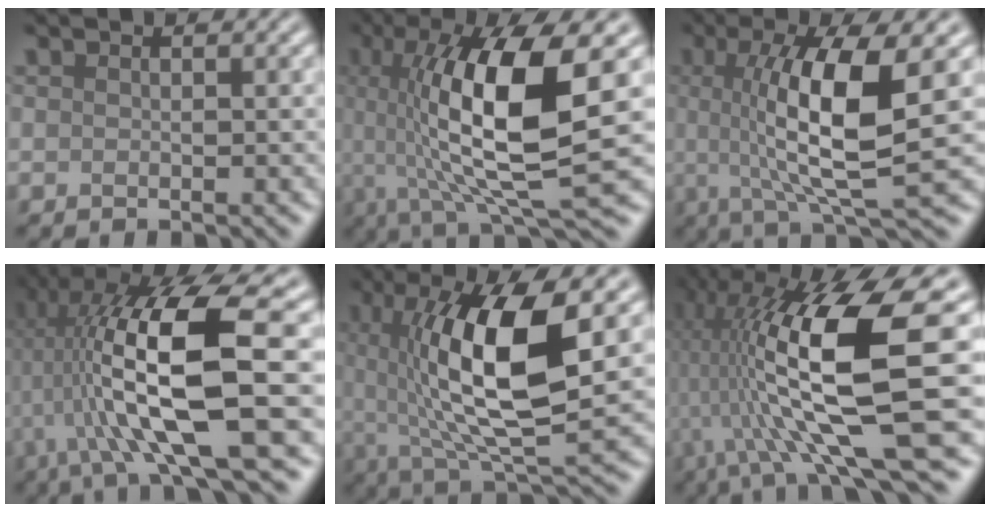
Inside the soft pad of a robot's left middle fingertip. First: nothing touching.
{"total": 12.3, "force": [0.8, 3.4, 11.8], "torque": [-0.193, 0.004, 0.018]}
{"total": 9.4, "force": [0.8, 2.4, 9.0], "torque": [-0.140, -0.005, 0.015]}
{"total": 14.4, "force": [0.3, 3.3, 14.0], "torque": [-0.247, 0.008, 0.014]}
{"total": 11.7, "force": [1.6, 3.6, 11.0], "torque": [-0.190, 0.002, 0.031]}
{"total": 15.7, "force": [0.6, 3.5, 15.3], "torque": [-0.285, 0.004, 0.022]}